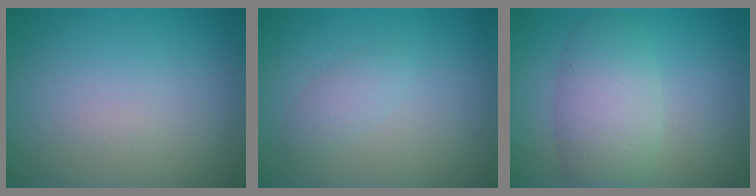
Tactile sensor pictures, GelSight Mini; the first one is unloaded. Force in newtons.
{"total": 1.4, "press": 1.4, "slide": 0.1}
{"total": 4.7, "press": 4.7, "slide": 0.1}